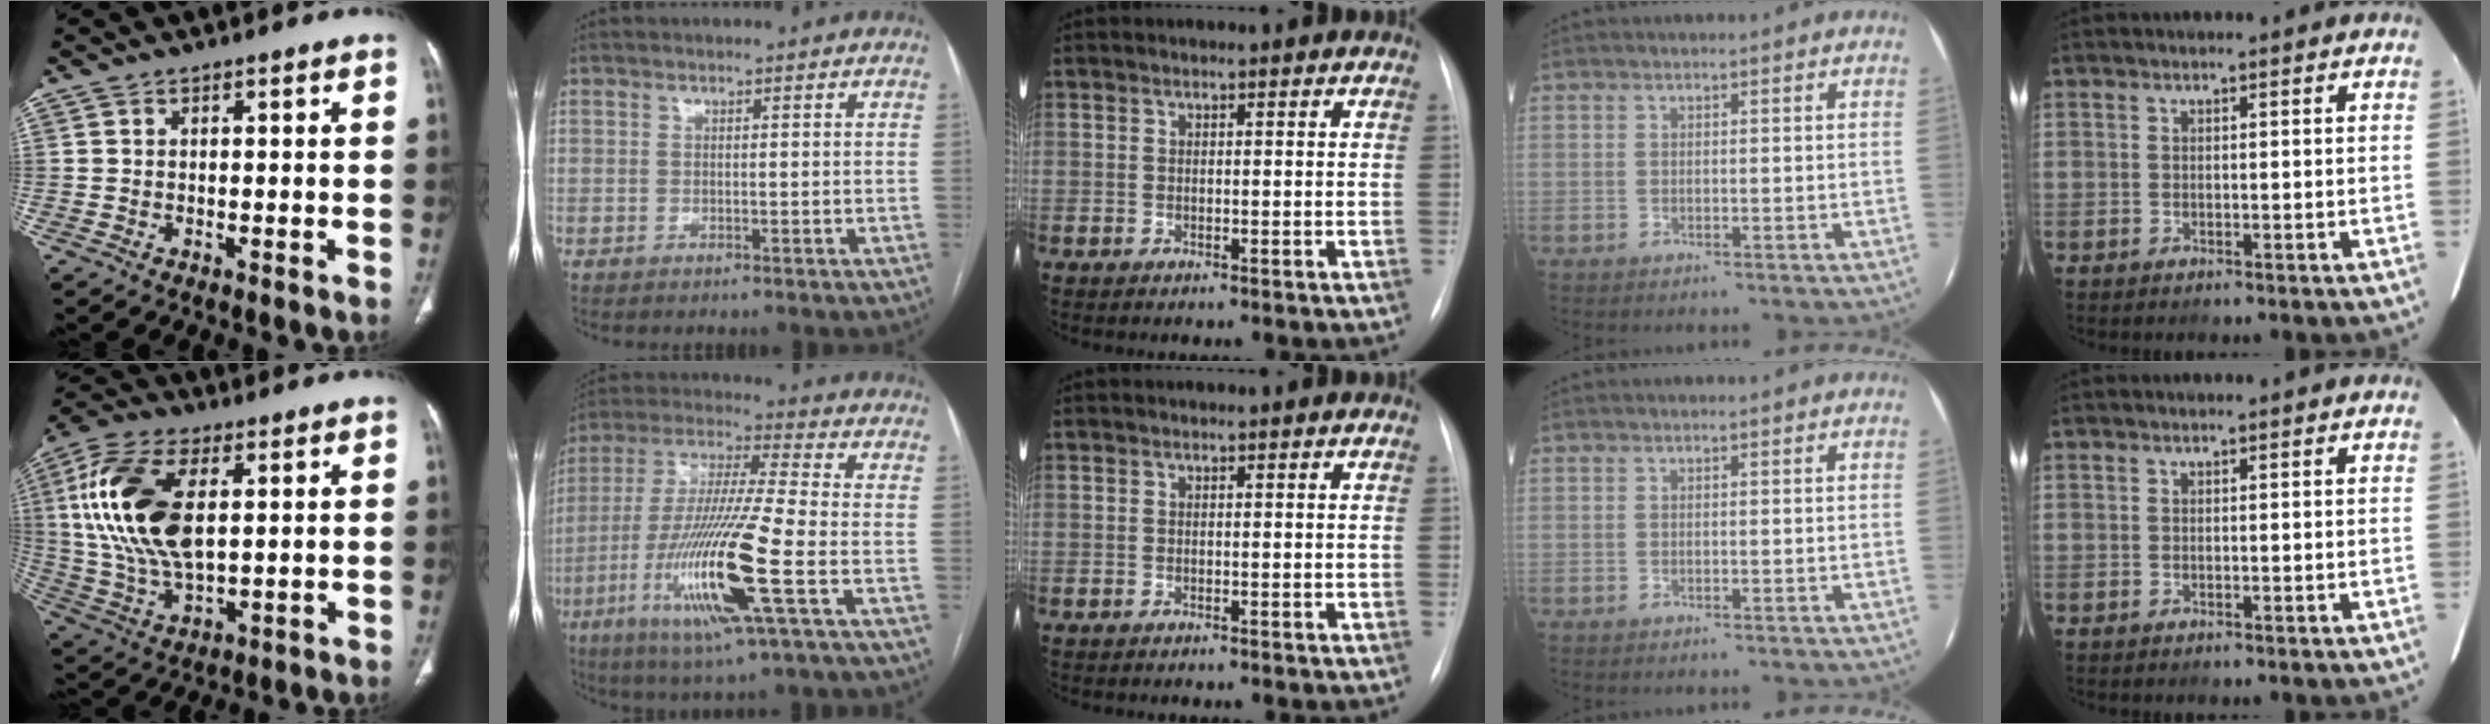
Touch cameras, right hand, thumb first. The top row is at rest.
{"thumb": {"total": 19.4, "force": [3.9, 10.0, 16.2], "torque": [-0.336, -0.004, 0.076]}, "index": {"total": 18.9, "force": [-6.2, 0.4, 17.8], "torque": [-0.375, -0.027, -0.120]}}